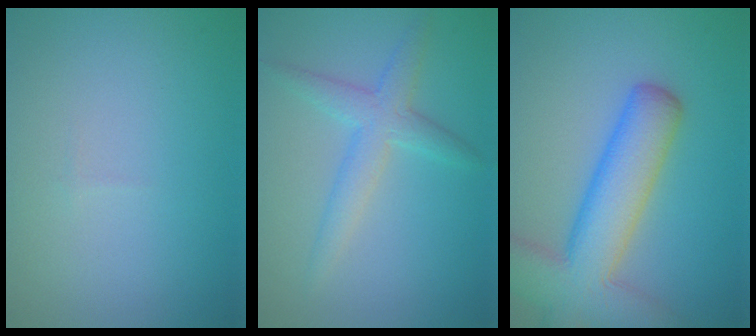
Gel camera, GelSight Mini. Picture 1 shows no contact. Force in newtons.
{"total": 3.1, "press": 3.1, "slide": 0.1}
{"total": 8.9, "press": 8.9, "slide": 0.7}